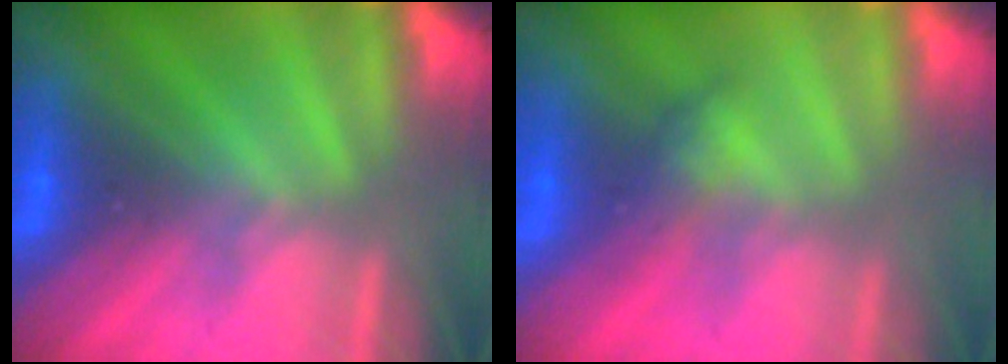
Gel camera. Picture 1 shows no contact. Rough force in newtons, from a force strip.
{"total": 2.7}